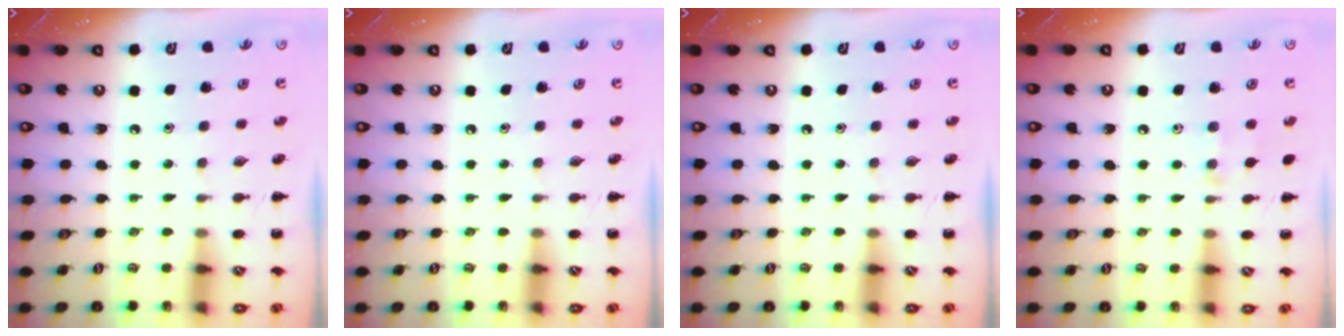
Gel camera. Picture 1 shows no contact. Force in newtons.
{"total": 0.0}
{"total": 0.0}
{"total": 6.2, "press": 6.0, "slide": 1.8}